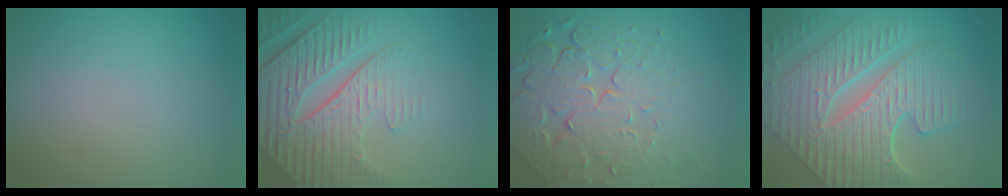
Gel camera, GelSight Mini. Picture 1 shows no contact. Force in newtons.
{"total": 6.9, "press": 5.7, "slide": 3.9}
{"total": 8.0, "press": 5.7, "slide": 5.7}
{"total": 10.0, "press": 7.1, "slide": 7.1}